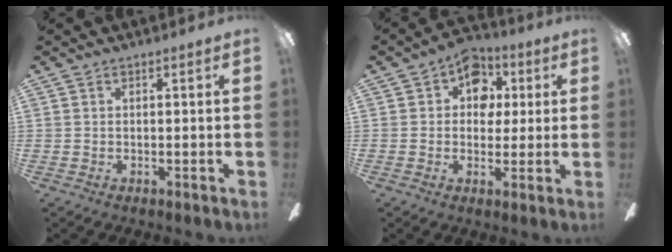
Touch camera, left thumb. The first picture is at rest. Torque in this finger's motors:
{"motor_torque": [1.05, 0.87, 0.65, -0.65, 0.12]}